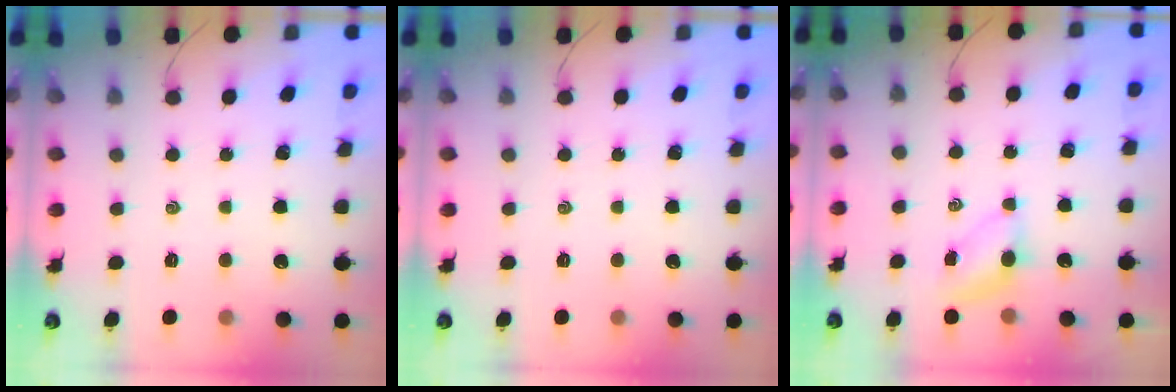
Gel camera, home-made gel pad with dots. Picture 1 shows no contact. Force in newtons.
{"total": 0.0}
{"total": 5.0, "press": 4.9, "slide": 1.1}